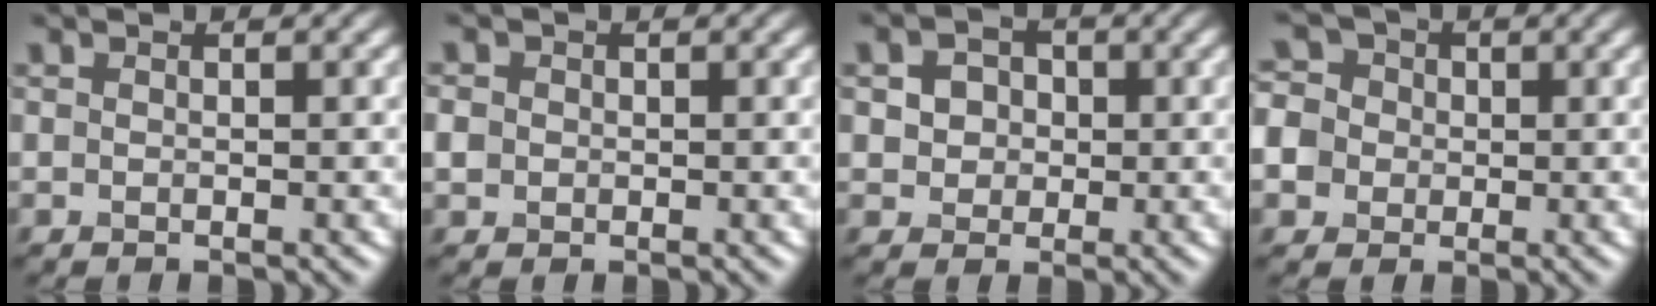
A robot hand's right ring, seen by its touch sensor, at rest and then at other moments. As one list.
[{"total": 1.4, "force": [-0.1, 1.3, 0.4], "torque": [-0.006, -0.002, -0.005]}, {"total": 3.3, "force": [0.6, 2.8, 1.6], "torque": [-0.025, 0.007, 0.000]}, {"total": 7.7, "force": [-0.6, 7.2, 2.8], "torque": [-0.063, 0.026, -0.047]}]